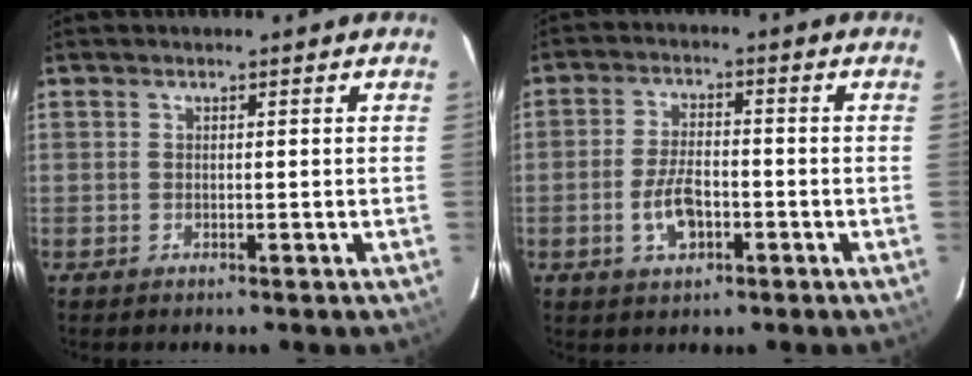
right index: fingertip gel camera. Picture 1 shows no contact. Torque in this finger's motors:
{"motor_torque": [-0.27, -0.07, -0.04, 0.01]}